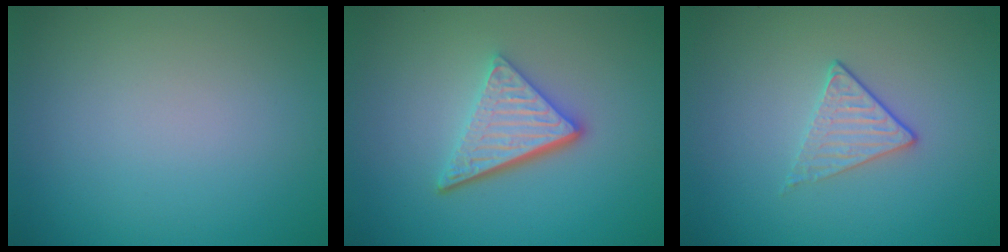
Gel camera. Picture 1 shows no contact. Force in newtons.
{"total": 4.8, "press": 3.4, "slide": 3.4}
{"total": 1.7, "press": 1.4, "slide": 1.0}